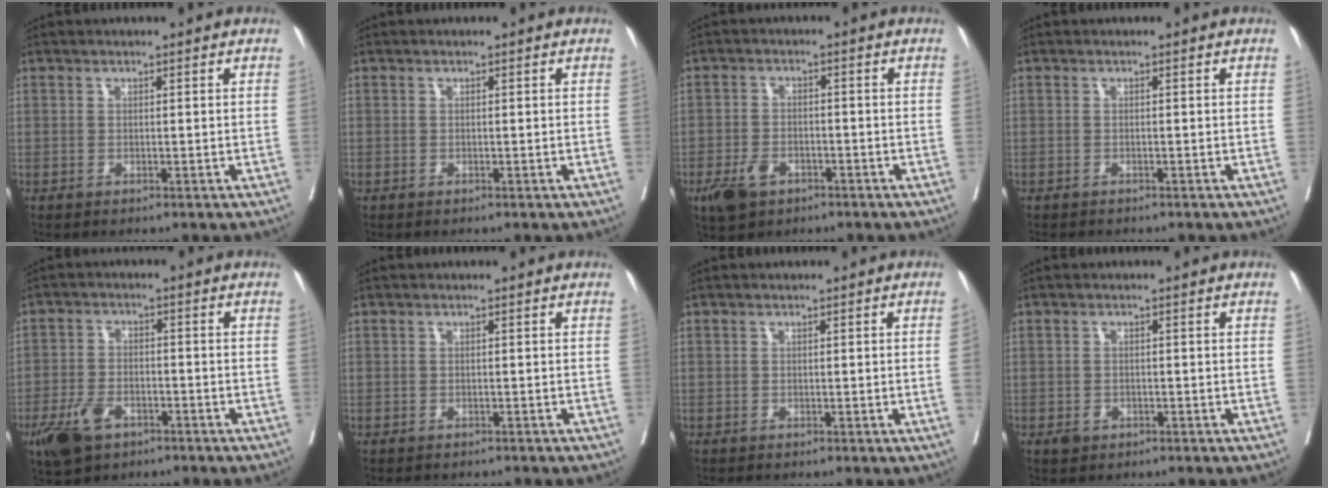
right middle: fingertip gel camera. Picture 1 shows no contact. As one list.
[{"total": 0.0}, {"total": 5.0, "force": [-2.8, 3.0, 2.8], "torque": [-0.059, -0.002, -0.044]}, {"total": 2.2, "force": [-2.0, 0.6, 0.8], "torque": [-0.014, -0.005, -0.026]}, {"total": 7.0, "force": [-4.0, 3.8, 4.3], "torque": [-0.091, -0.007, -0.067]}, {"total": 2.6, "force": [-2.3, 1.1, 0.6], "torque": [-0.009, -0.004, -0.030]}, {"total": 1.0, "force": [-0.1, -0.4, 0.9], "torque": [-0.010, -0.001, 0.001]}, {"total": 1.6, "force": [-0.8, 1.2, 0.6], "torque": [-0.010, 0.002, -0.007]}]